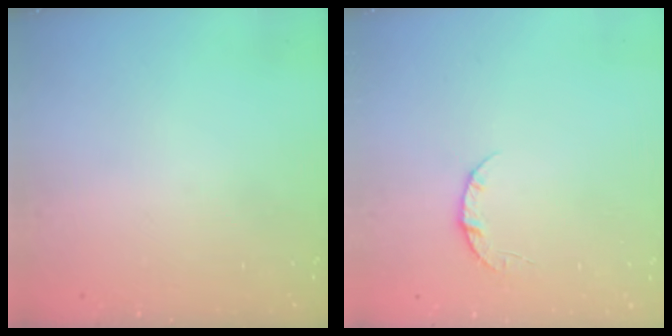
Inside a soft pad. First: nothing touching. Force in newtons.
{"total": 4.2, "press": 4.2, "slide": 0.5}